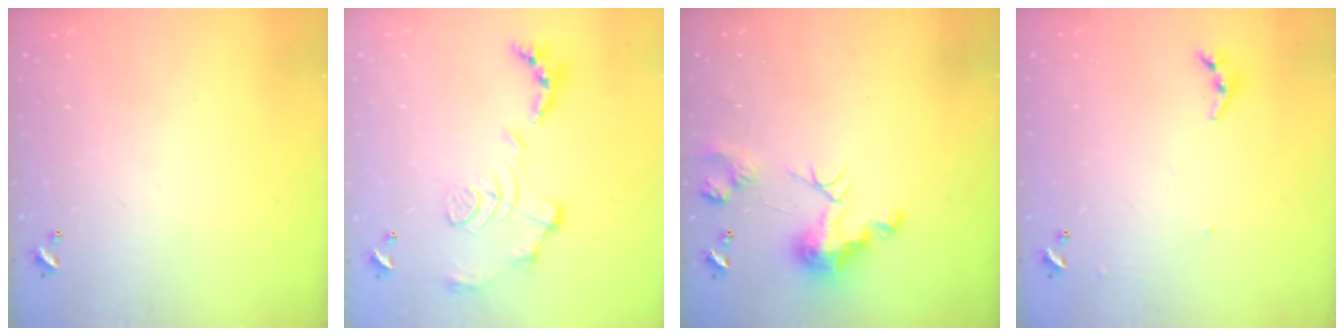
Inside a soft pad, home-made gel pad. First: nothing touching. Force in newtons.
{"total": 1.5, "press": 0.8, "slide": 1.3}
{"total": 8.7, "press": 8.6, "slide": 0.2}
{"total": 4.2, "press": 4.1, "slide": 0.4}